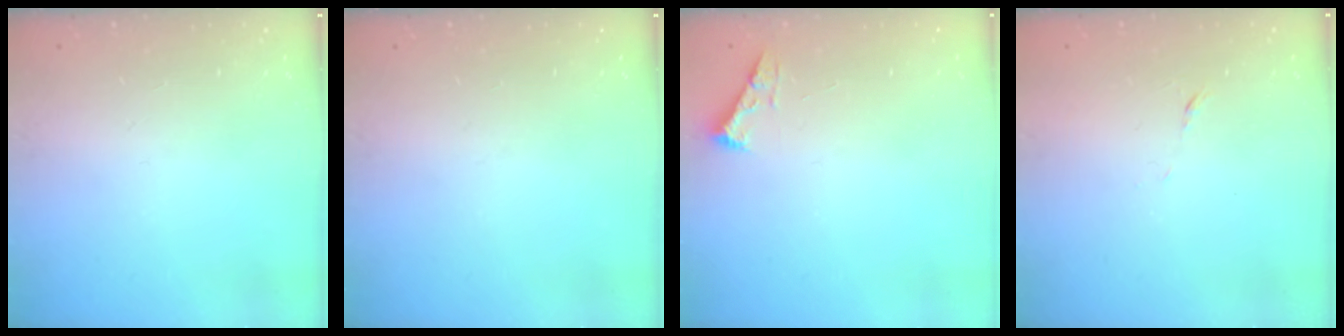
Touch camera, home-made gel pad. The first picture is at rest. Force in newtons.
{"total": 0.0}
{"total": 2.5, "press": 2.5, "slide": 0.3}
{"total": 4.4, "press": 4.3, "slide": 0.8}